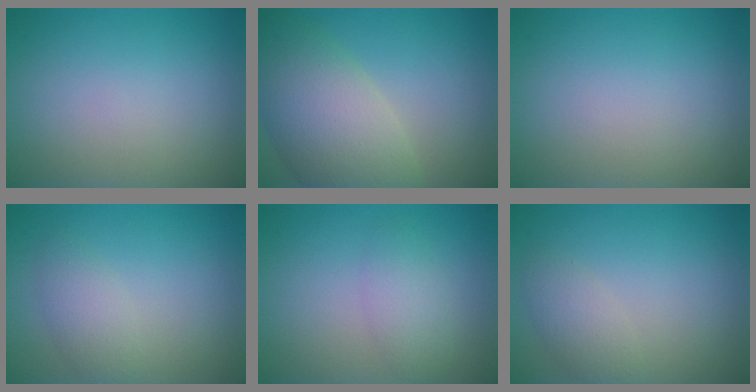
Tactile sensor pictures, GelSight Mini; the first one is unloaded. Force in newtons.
{"total": 8.2, "press": 8.2, "slide": 0.5}
{"total": 0.0}
{"total": 2.2, "press": 2.2, "slide": 0.1}
{"total": 2.3, "press": 2.3, "slide": 0.1}
{"total": 2.0, "press": 2.0, "slide": 0.0}